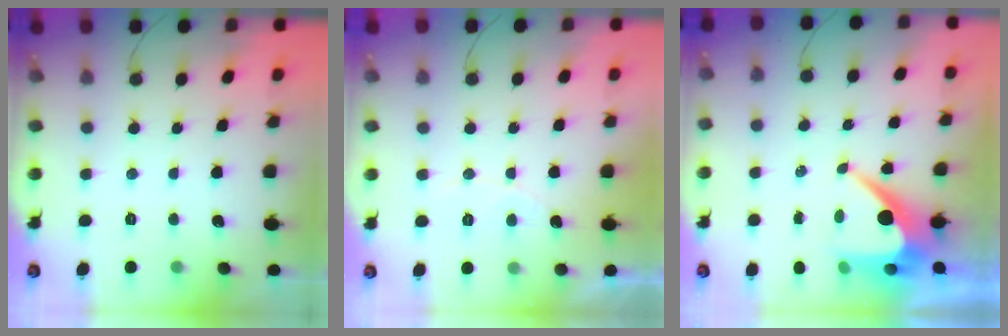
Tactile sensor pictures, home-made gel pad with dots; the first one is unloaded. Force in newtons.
{"total": 4.0, "press": 4.0, "slide": 0.3}
{"total": 9.4, "press": 9.4, "slide": 0.9}